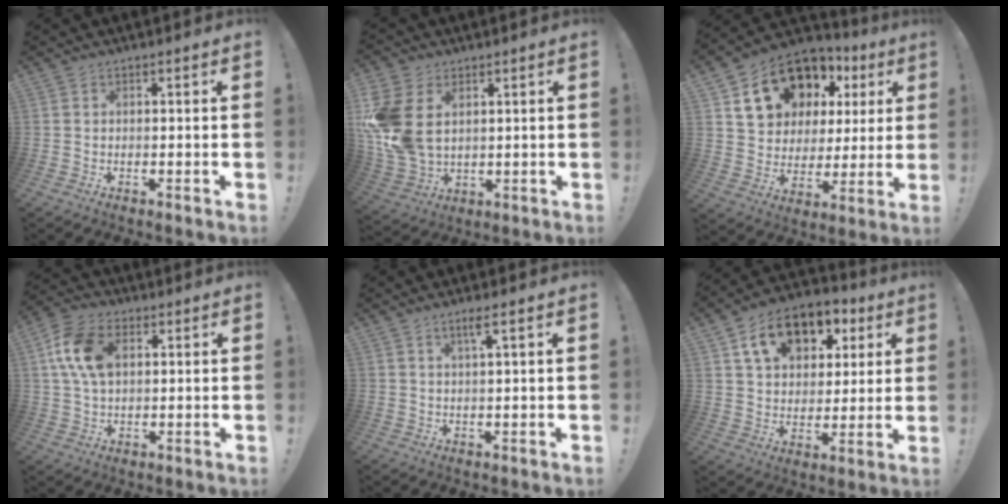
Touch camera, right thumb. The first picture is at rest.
{"total": 14.6, "force": [3.5, 10.4, 9.6], "torque": [-0.204, -0.010, 0.072]}
{"total": 17.1, "force": [10.0, 11.8, 7.5], "torque": [-0.119, -0.053, 0.203]}
{"total": 12.9, "force": [3.5, 8.4, 9.3], "torque": [-0.169, 0.006, 0.067]}
{"total": 3.5, "force": [1.8, -0.2, 3.0], "torque": [-0.054, -0.001, 0.026]}
{"total": 15.7, "force": [7.8, 10.6, 8.7], "torque": [-0.135, -0.030, 0.143]}